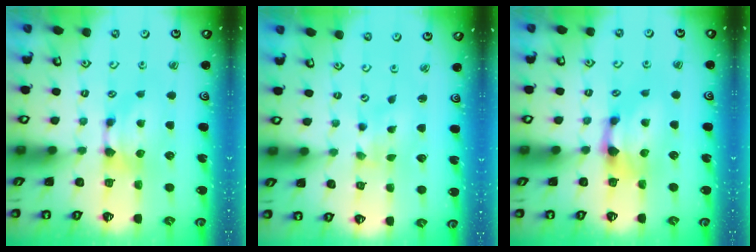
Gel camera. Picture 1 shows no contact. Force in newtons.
{"total": 4.3, "press": 4.3, "slide": 0.7}
{"total": 1.7, "press": 1.1, "slide": 1.3}